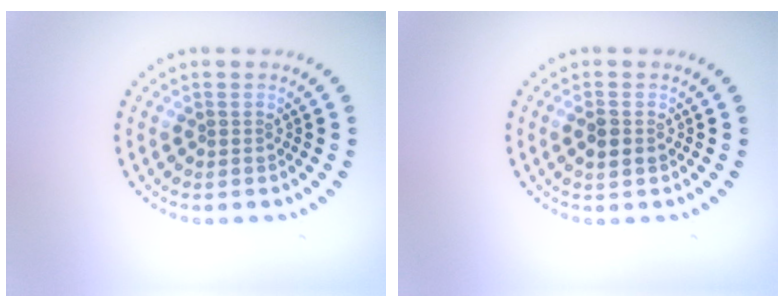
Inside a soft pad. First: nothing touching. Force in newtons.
{"total": 1.4, "press": 1.4, "slide": 0.3}